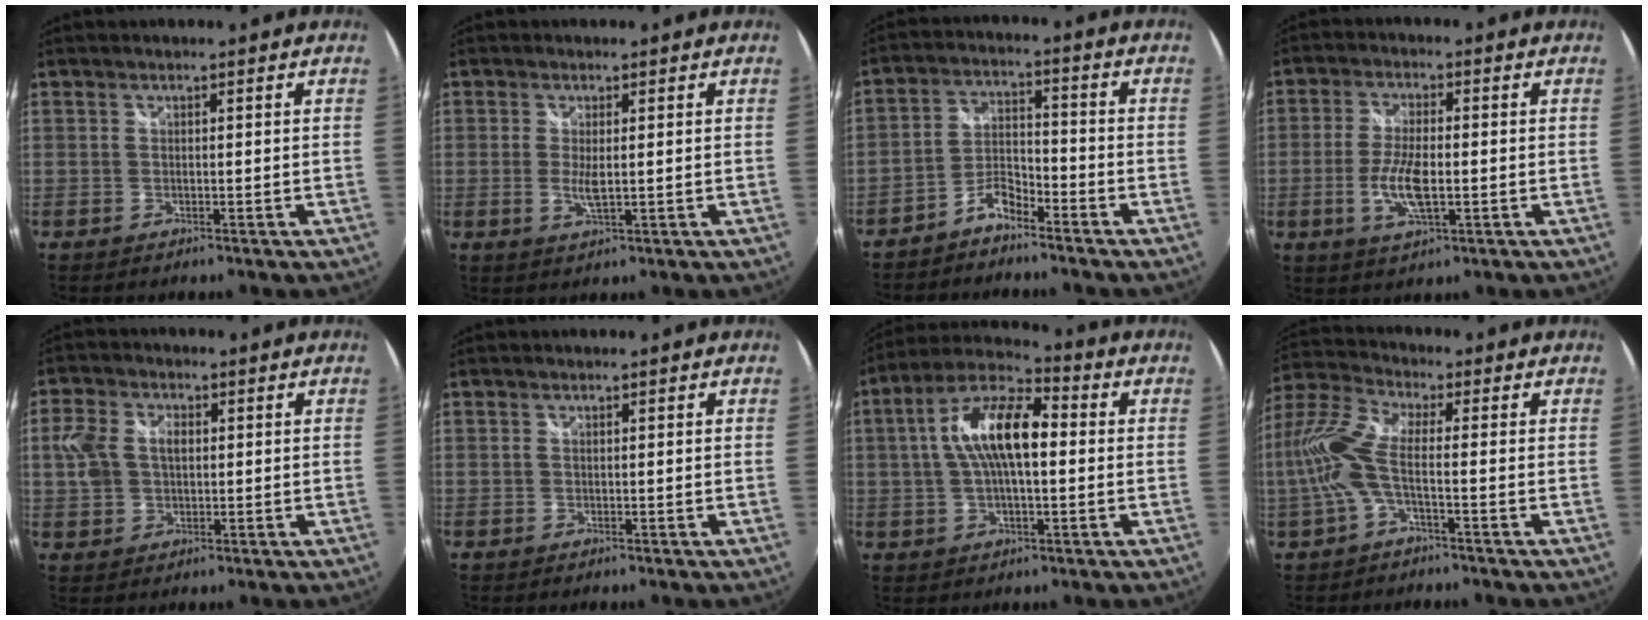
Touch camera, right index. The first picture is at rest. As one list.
[{"total": 3.1, "force": [-0.1, 0.8, 3.0], "torque": [-0.060, -0.008, -0.002]}, {"total": 5.0, "force": [-4.2, 1.6, 2.3], "torque": [-0.054, 0.018, -0.080]}, {"total": 7.7, "force": [-1.6, 2.6, 7.1], "torque": [-0.147, -0.006, -0.031]}, {"total": 7.1, "force": [0.9, 5.1, 4.8], "torque": [-0.103, 0.014, 0.017]}, {"total": 0.0}, {"total": 13.3, "force": [1.2, 5.4, 12.0], "torque": [-0.227, 0.023, 0.013]}, {"total": 10.9, "force": [-2.0, 2.8, 10.3], "torque": [-0.224, 0.004, -0.045]}]